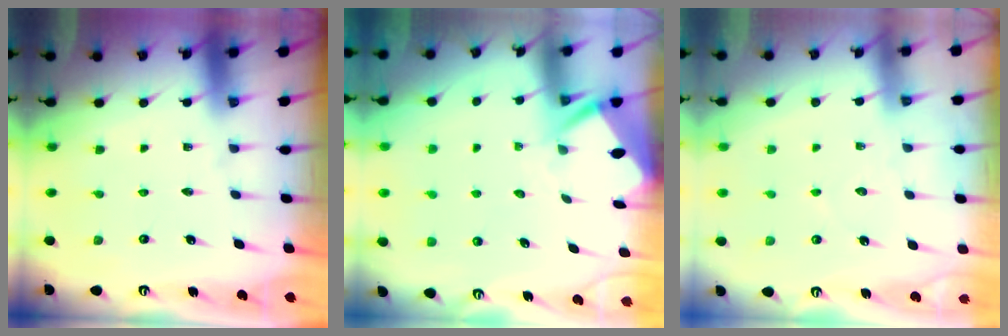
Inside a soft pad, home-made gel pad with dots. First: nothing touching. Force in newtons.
{"total": 3.3, "press": 3.3, "slide": 0.3}
{"total": 2.5, "press": 2.5, "slide": 0.3}